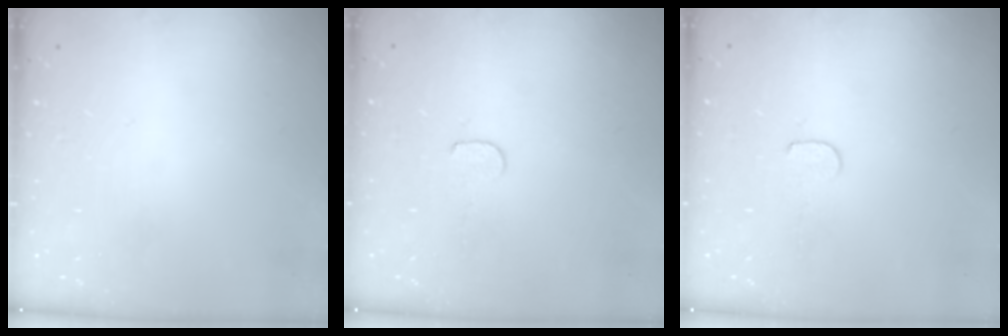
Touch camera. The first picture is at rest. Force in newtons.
{"total": 3.7, "press": 3.6, "slide": 0.3}
{"total": 4.1, "press": 4.1, "slide": 0.4}